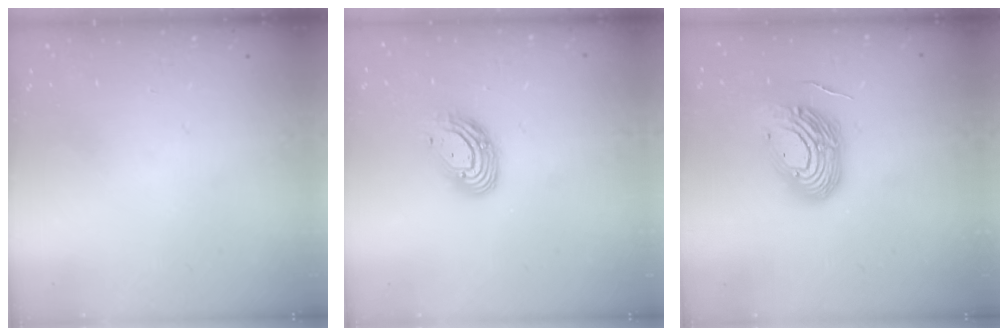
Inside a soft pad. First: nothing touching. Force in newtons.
{"total": 11.1, "press": 11.0, "slide": 1.1}
{"total": 15.7, "press": 15.7, "slide": 1.1}